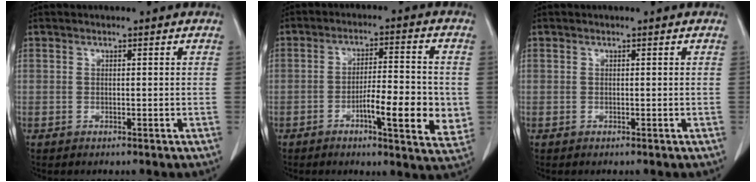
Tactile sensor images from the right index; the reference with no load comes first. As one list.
[{"total": 11.0, "force": [-2.6, 2.1, 10.5], "torque": [-0.150, -0.002, -0.037]}, {"total": 0.0}]